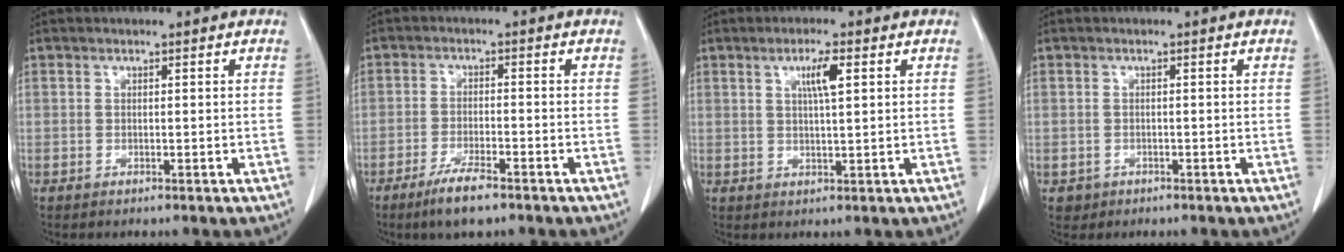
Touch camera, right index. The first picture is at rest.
{"total": 5.7, "force": [-4.0, 0.8, 4.0], "torque": [-0.080, -0.010, -0.069]}
{"total": 3.9, "force": [1.5, 0.3, 3.6], "torque": [-0.063, -0.001, 0.025]}
{"total": 1.7, "force": [-0.6, 1.5, 0.0], "torque": [-0.004, 0.006, -0.006]}